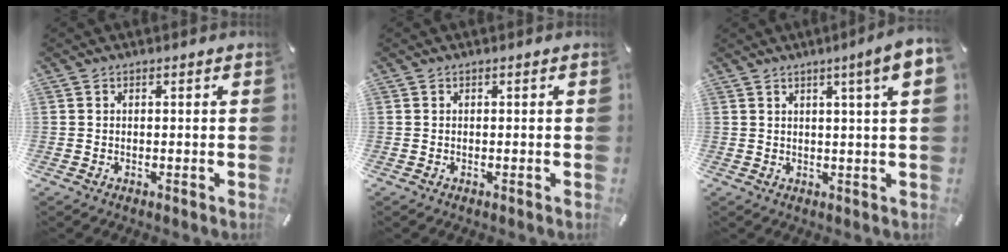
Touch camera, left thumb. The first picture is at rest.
{"total": 0.0}
{"total": 6.9, "force": [2.9, 0.1, 6.3], "torque": [-0.104, -0.006, 0.044]}